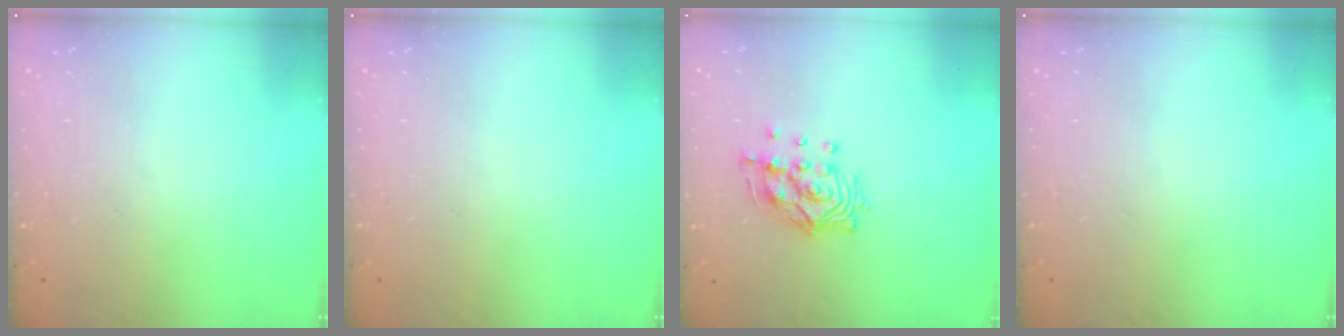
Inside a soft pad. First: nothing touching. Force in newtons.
{"total": 0.0}
{"total": 12.8, "press": 12.7, "slide": 1.6}
{"total": 0.0}